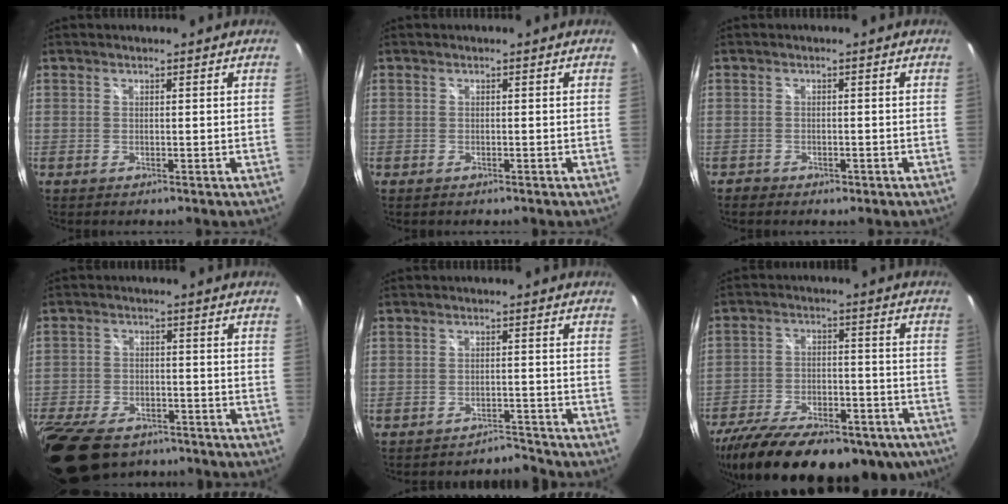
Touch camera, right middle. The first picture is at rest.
{"total": 0.6, "force": [-0.4, 0.4, 0.0], "torque": [-0.003, -0.003, -0.006]}
{"total": 2.2, "force": [-1.6, 1.3, 0.7], "torque": [-0.016, -0.006, -0.026]}
{"total": 19.1, "force": [-13.5, 9.9, 9.3], "torque": [-0.236, -0.027, -0.226]}
{"total": 3.1, "force": [-3.1, 0.3, -0.4], "torque": [0.006, 0.002, -0.050]}
{"total": 29.0, "force": [-21.7, 11.8, 15.2], "torque": [-0.291, -0.036, -0.305]}